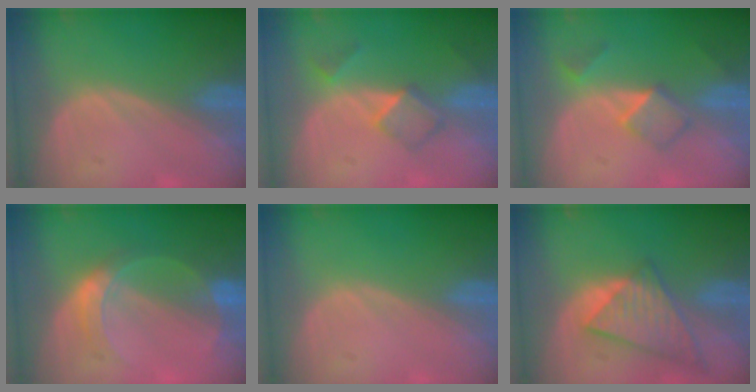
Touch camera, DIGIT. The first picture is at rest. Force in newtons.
{"total": 5.0, "press": 4.4, "slide": 2.4}
{"total": 5.1, "press": 4.5, "slide": 2.5}
{"total": 5.5, "press": 5.5, "slide": 0.1}
{"total": 0.0}
{"total": 9.0, "press": 7.8, "slide": 4.4}